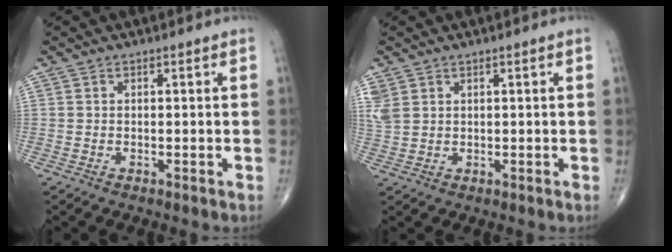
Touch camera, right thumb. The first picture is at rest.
{"total": 3.4, "force": [1.7, 2.4, 1.6], "torque": [-0.042, 0.003, 0.046]}